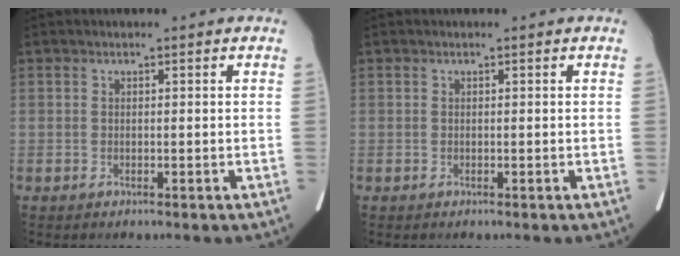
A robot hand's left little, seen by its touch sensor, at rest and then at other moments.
{"total": 0.0}